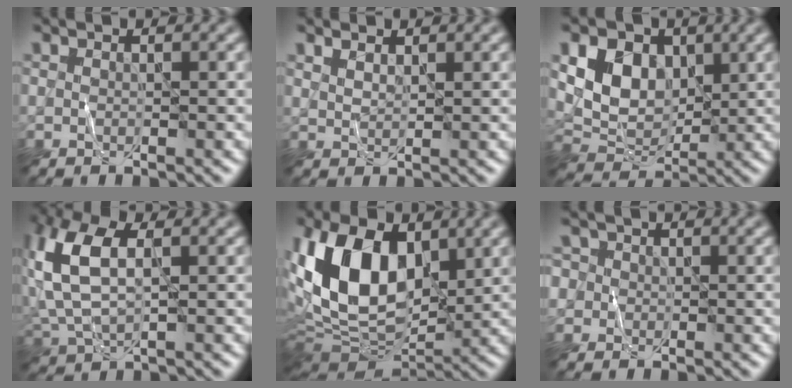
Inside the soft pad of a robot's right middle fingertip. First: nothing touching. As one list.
[{"total": 1.3, "force": [1.1, 0.4, 0.5], "torque": [-0.014, -0.001, 0.025]}, {"total": 6.2, "force": [1.8, 4.6, 3.7], "torque": [-0.068, -0.004, 0.031]}, {"total": 7.9, "force": [1.3, 4.3, 6.5], "torque": [-0.159, 0.014, 0.021]}, {"total": 13.2, "force": [2.1, 8.3, 10.0], "torque": [-0.209, 0.006, 0.026]}, {"total": 3.2, "force": [0.9, 2.9, 1.1], "torque": [-0.002, 0.022, -0.011]}]